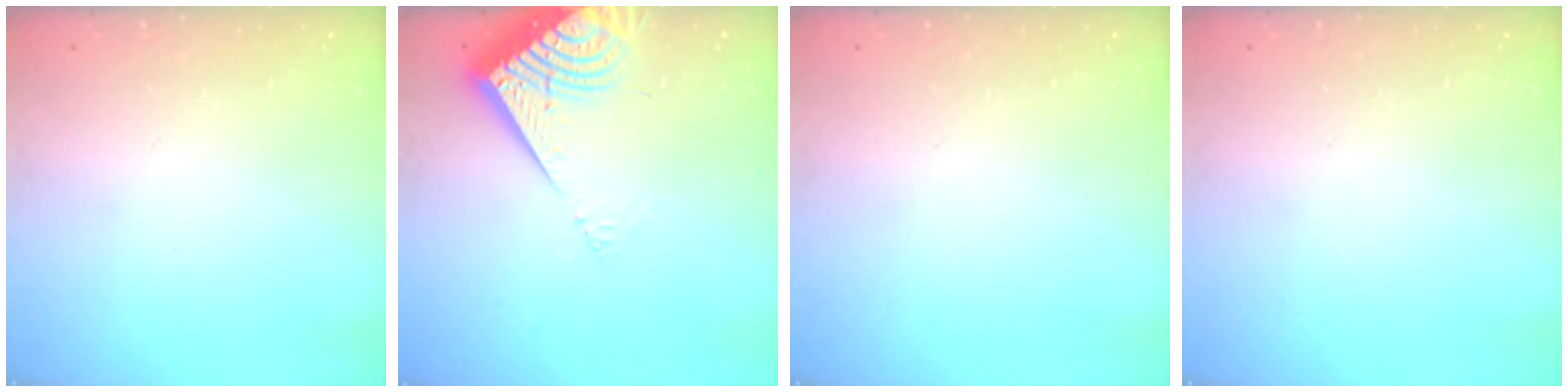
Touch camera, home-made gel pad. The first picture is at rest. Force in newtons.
{"total": 10.8, "press": 10.7, "slide": 1.4}
{"total": 0.0}
{"total": 0.0}